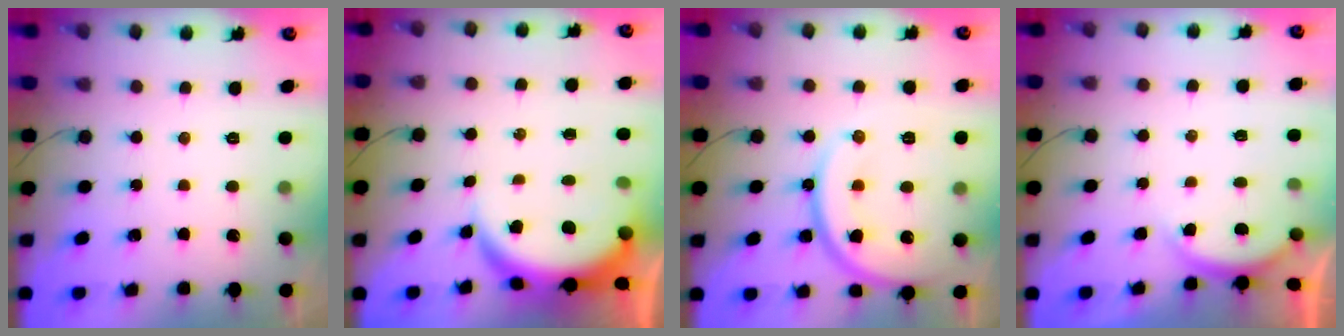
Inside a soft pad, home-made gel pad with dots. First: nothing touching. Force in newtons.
{"total": 5.8, "press": 5.8, "slide": 0.8}
{"total": 16.5, "press": 16.5, "slide": 1.0}
{"total": 2.5, "press": 2.4, "slide": 0.6}